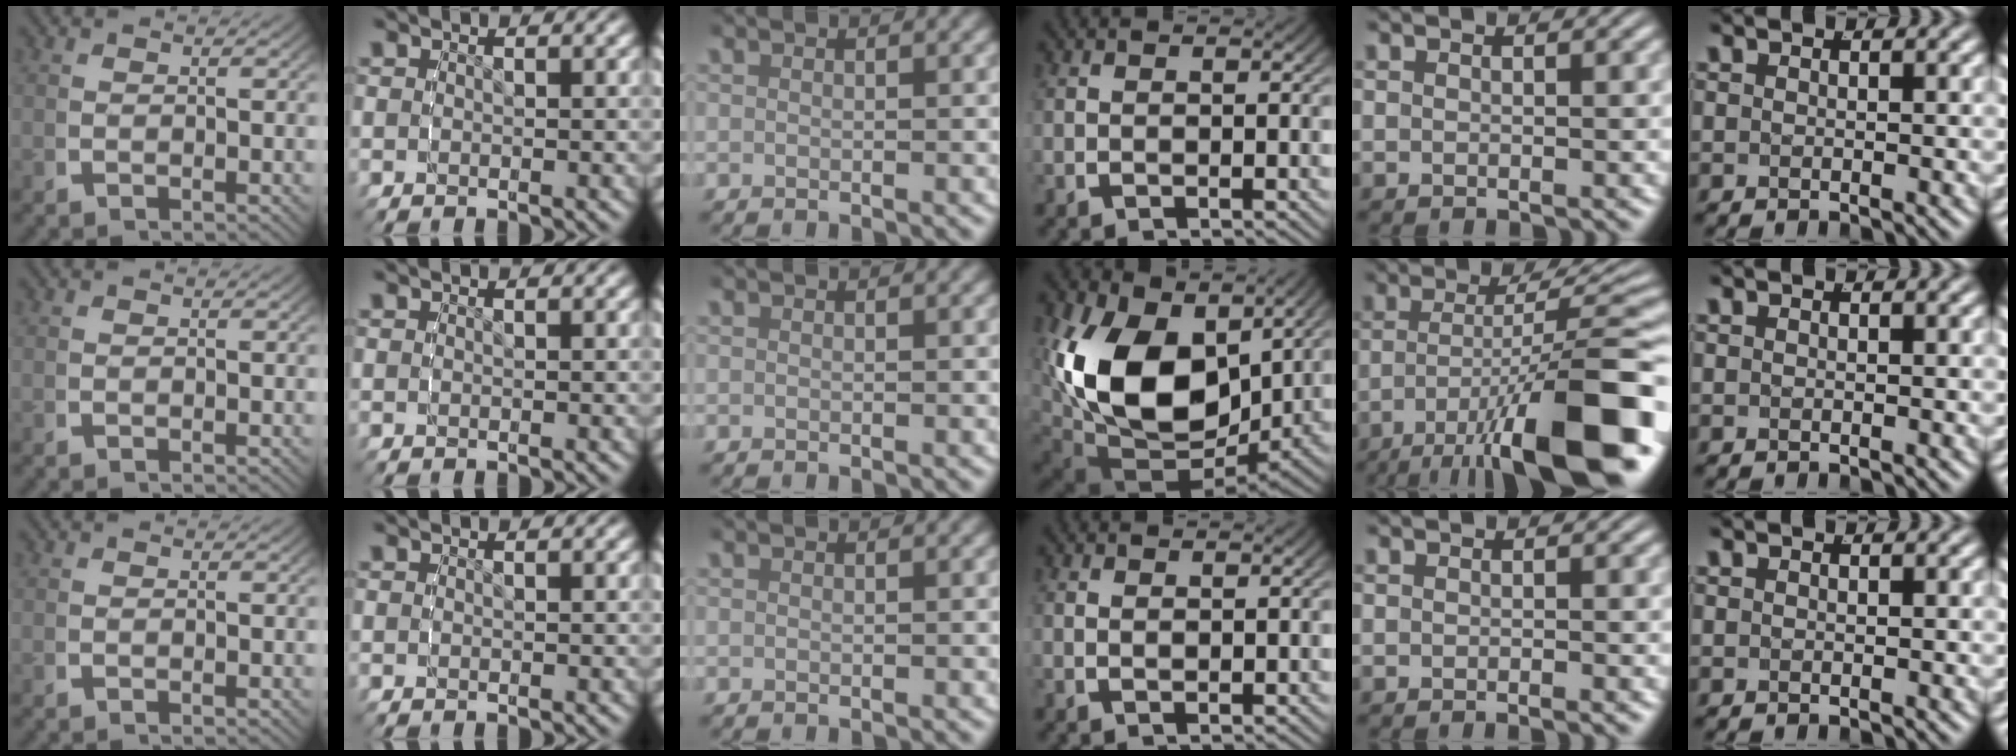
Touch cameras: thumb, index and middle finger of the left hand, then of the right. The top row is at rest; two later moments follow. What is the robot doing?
{"motion": "lift_and_place", "object": "markers"}